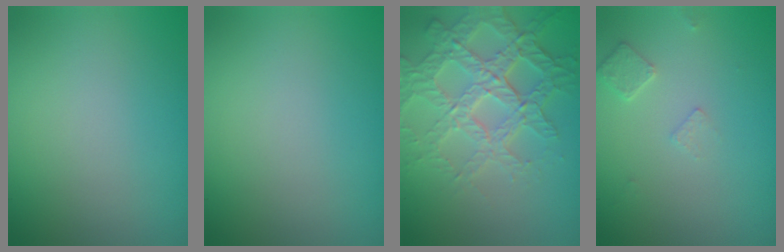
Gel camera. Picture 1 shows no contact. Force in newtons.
{"total": 0.0}
{"total": 6.6, "press": 5.0, "slide": 4.3}
{"total": 1.5, "press": 1.4, "slide": 0.3}